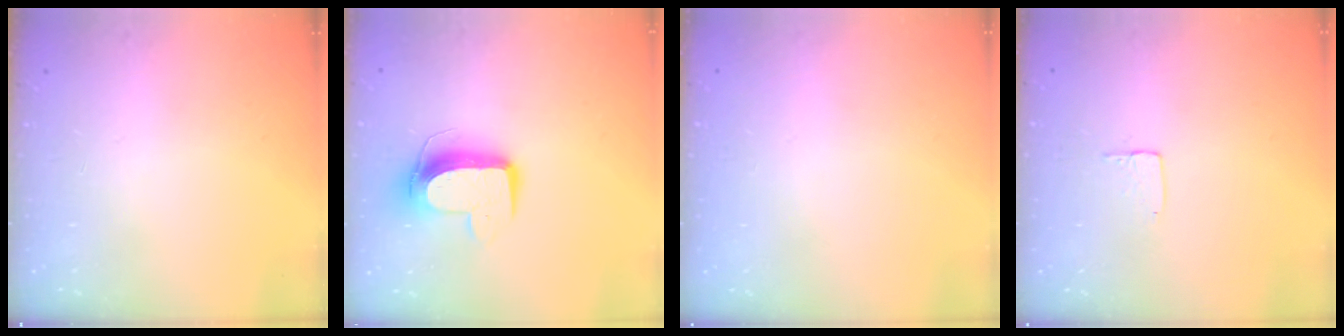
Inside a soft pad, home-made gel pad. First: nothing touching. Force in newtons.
{"total": 10.6, "press": 10.6, "slide": 0.2}
{"total": 0.0}
{"total": 3.7, "press": 3.7, "slide": 0.1}